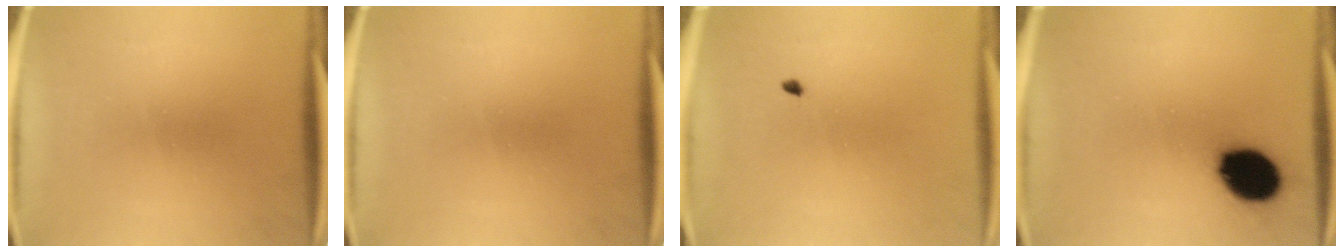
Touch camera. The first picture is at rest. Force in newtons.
{"total": 0.0}
{"total": 0.6}
{"total": 13.6}